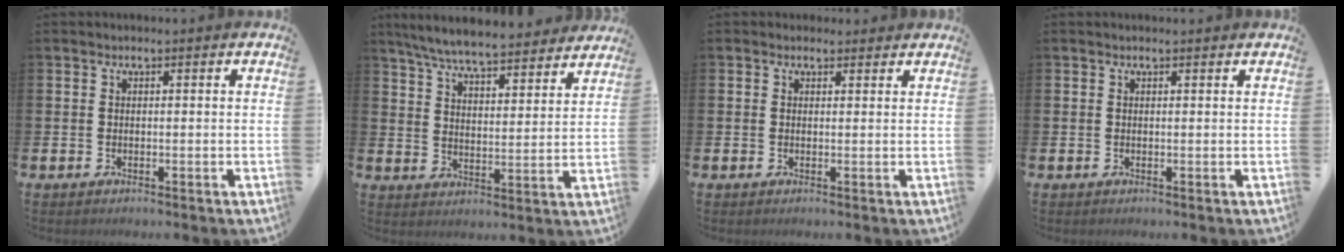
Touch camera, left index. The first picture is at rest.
{"total": 7.6, "force": [7.2, 0.7, 2.3], "torque": [-0.066, -0.046, 0.126]}
{"total": 1.2, "force": [1.0, 0.7, 0.0], "torque": [0.008, 0.004, 0.015]}
{"total": 0.0}